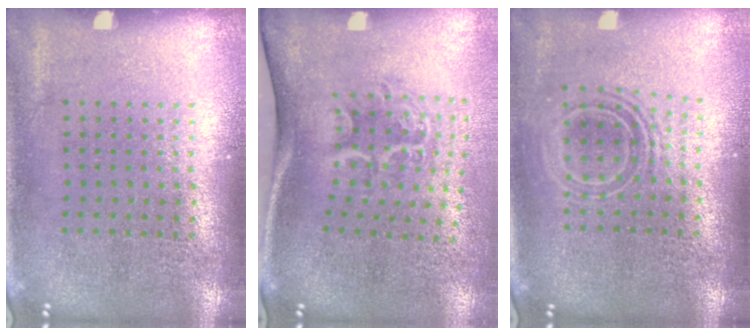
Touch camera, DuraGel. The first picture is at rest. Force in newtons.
{"total": 2.2, "press": 1.4, "slide": 1.7}
{"total": 1.6, "press": 1.3, "slide": 0.9}